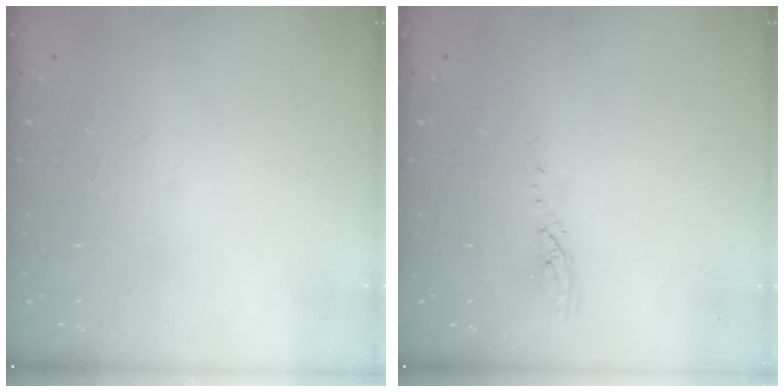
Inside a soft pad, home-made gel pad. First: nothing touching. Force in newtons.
{"total": 3.0, "press": 3.0, "slide": 0.1}